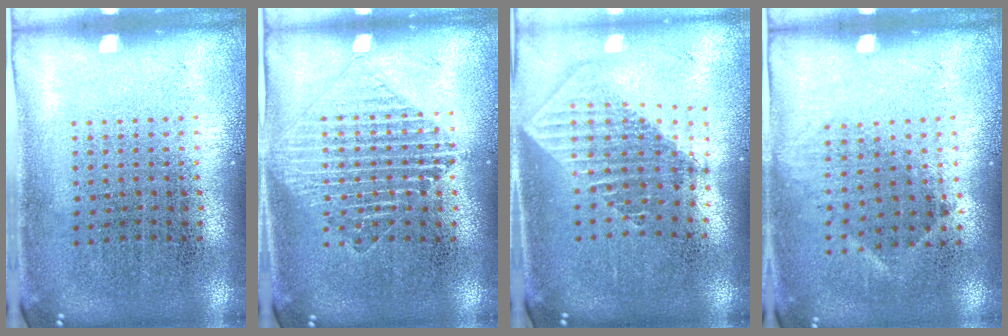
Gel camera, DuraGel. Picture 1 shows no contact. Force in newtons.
{"total": 1.3, "press": 1.3, "slide": 0.2}
{"total": 2.0, "press": 1.6, "slide": 1.2}
{"total": 1.1, "press": 0.9, "slide": 0.7}